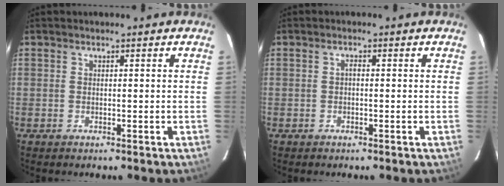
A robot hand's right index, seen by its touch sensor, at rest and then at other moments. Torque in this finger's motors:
{"motor_torque": [0.16, -0.05, 0.10, 0.02]}